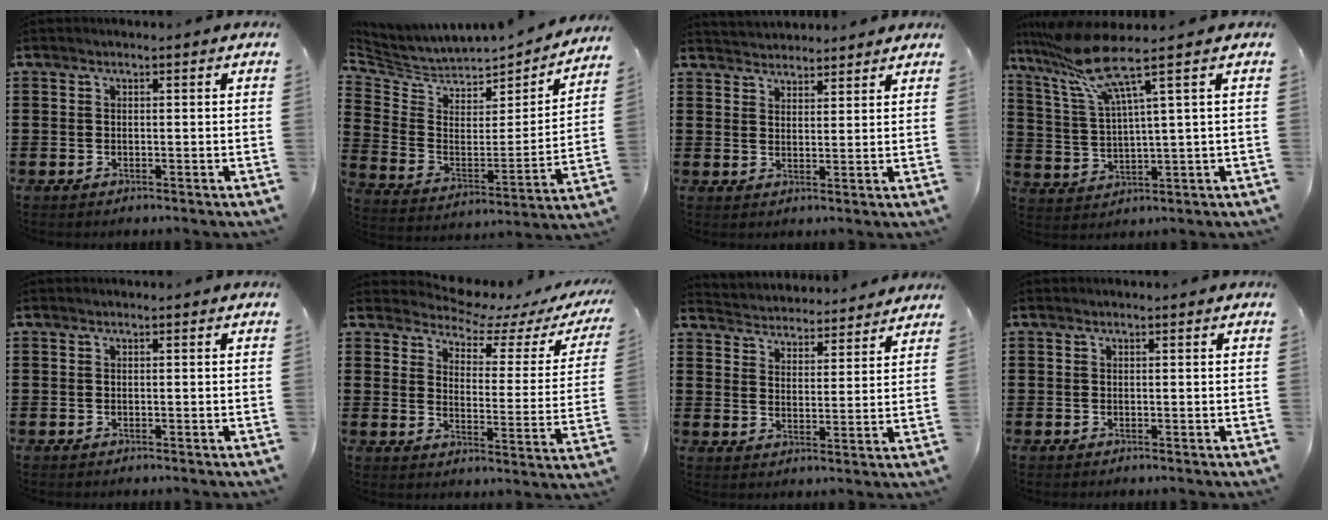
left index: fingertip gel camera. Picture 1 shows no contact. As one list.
[{"total": 4.1, "force": [3.7, 1.8, 0.2], "torque": [-0.038, -0.043, 0.060]}, {"total": 2.9, "force": [2.8, 0.3, -0.5], "torque": [0.001, -0.008, 0.054]}, {"total": 9.0, "force": [5.5, 0.6, 7.1], "torque": [-0.179, -0.031, 0.088]}, {"total": 0.0}, {"total": 4.5, "force": [4.3, 0.9, 1.2], "torque": [-0.045, -0.032, 0.068]}, {"total": 3.8, "force": [3.7, 0.1, -0.7], "torque": [-0.009, -0.032, 0.060]}, {"total": 0.0}]